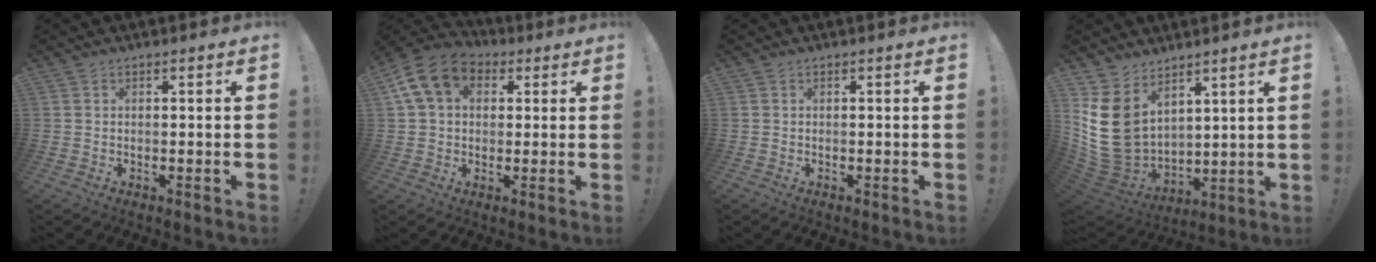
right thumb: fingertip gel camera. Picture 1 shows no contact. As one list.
[{"total": 13.1, "force": [4.5, 9.5, 7.7], "torque": [-0.121, 0.000, 0.094]}, {"total": 0.0}, {"total": 16.1, "force": [5.5, 11.9, 9.3], "torque": [-0.199, -0.043, 0.115]}]